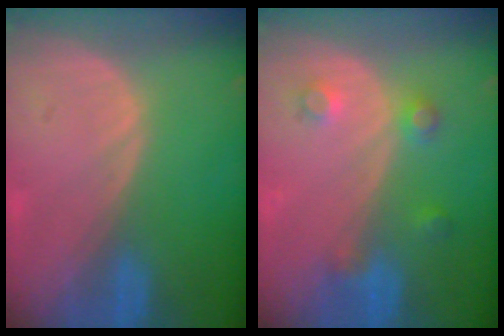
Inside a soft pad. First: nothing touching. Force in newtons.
{"total": 3.6, "press": 3.4, "slide": 1.1}